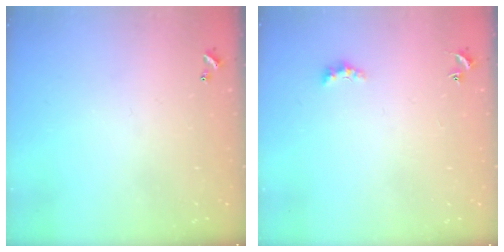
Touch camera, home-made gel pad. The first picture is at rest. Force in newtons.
{"total": 1.5, "press": 1.4, "slide": 0.5}